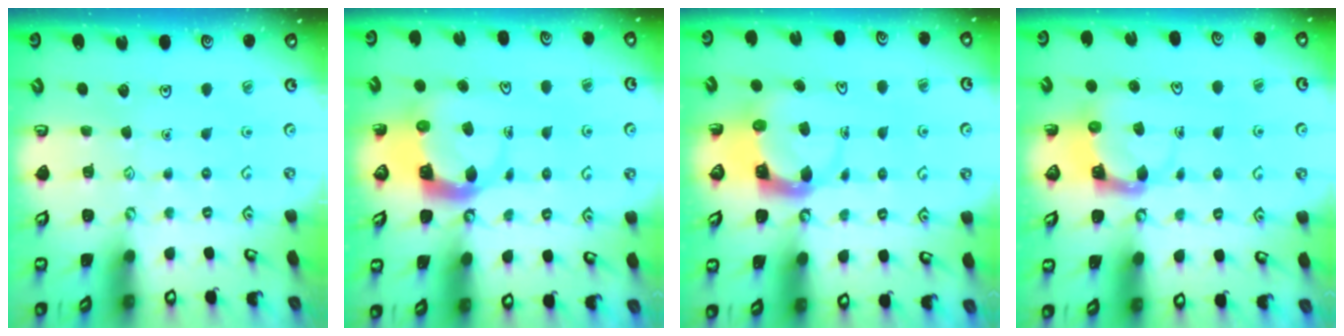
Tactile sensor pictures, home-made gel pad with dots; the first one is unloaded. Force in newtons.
{"total": 5.1, "press": 5.0, "slide": 0.8}
{"total": 3.9, "press": 3.9, "slide": 0.6}
{"total": 4.0, "press": 3.9, "slide": 0.6}